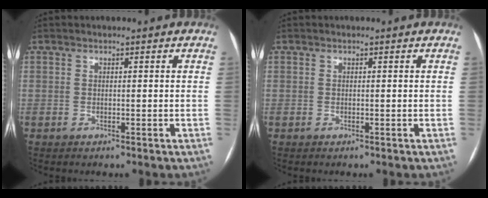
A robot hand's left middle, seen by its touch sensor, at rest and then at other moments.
{"total": 0.0}